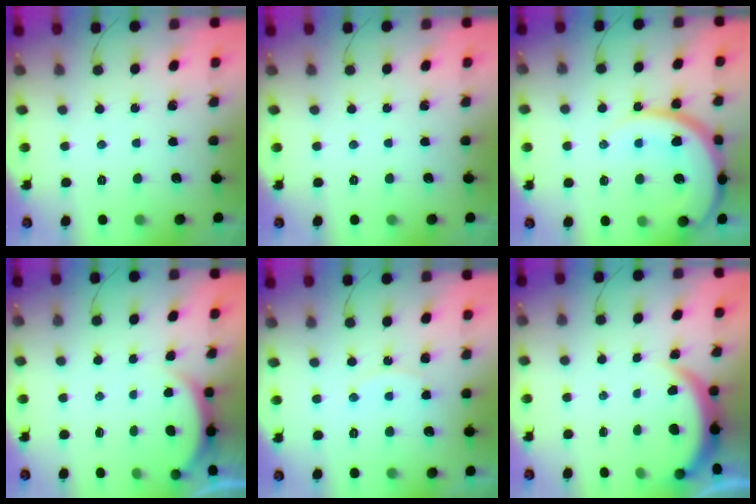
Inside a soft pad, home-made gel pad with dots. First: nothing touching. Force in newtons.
{"total": 0.0}
{"total": 16.0, "press": 15.9, "slide": 1.7}
{"total": 2.6, "press": 2.5, "slide": 0.6}
{"total": 5.3, "press": 5.2, "slide": 0.5}
{"total": 3.9, "press": 3.9, "slide": 0.3}